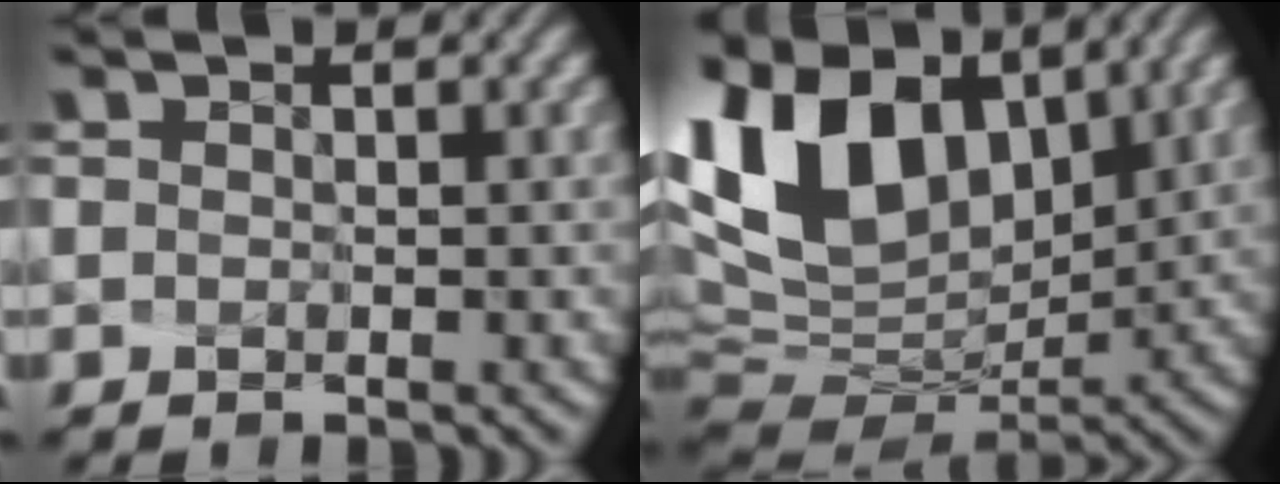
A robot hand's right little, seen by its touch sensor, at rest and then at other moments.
{"total": 12.1, "force": [5.3, 7.3, 8.1], "torque": [-0.179, 0.015, 0.111]}